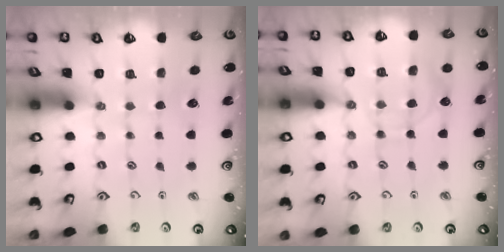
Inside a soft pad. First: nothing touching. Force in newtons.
{"total": 8.7, "press": 8.6, "slide": 0.9}